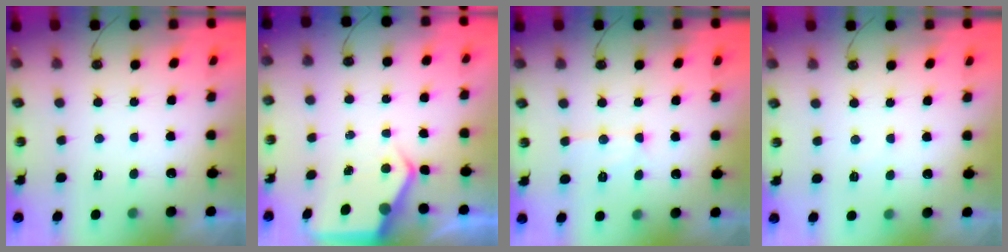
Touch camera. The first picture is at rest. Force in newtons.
{"total": 4.6, "press": 4.6, "slide": 0.7}
{"total": 9.1, "press": 9.1, "slide": 0.5}
{"total": 3.3, "press": 3.2, "slide": 0.5}